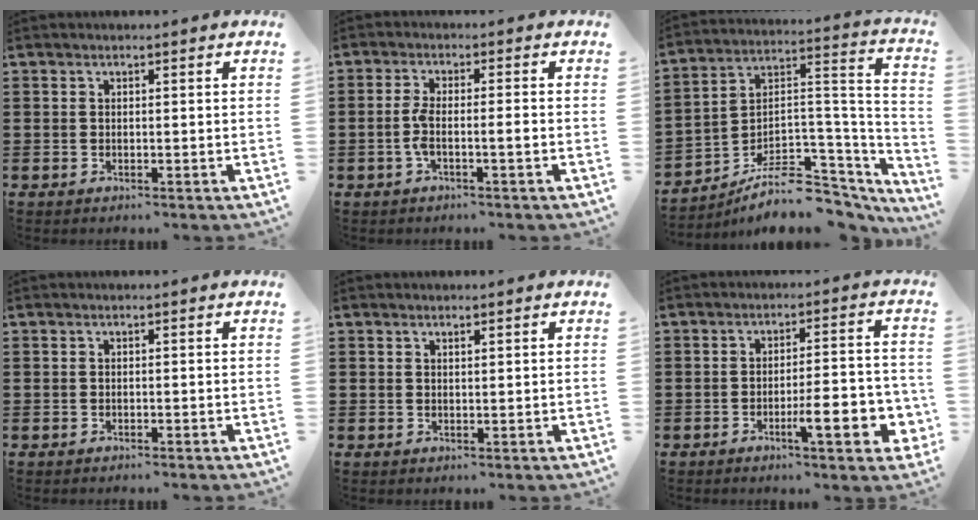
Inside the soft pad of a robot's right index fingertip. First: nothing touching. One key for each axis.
{"total": 4.1, "fx": -1.2, "fy": 0.5, "fz": 3.9, "tx": -0.092, "ty": -0.008, "tz": -0.030}
{"total": 8.1, "fx": -5.9, "fy": 4.0, "fz": 3.9, "tx": -0.066, "ty": 0.012, "tz": -0.105}
{"total": 0.0}
{"total": 0.7, "fx": 0.6, "fy": 0.2, "fz": 0.3, "tx": -0.007, "ty": 0.001, "tz": 0.012}
{"total": 8.6, "fx": -3.0, "fy": 2.1, "fz": 7.8, "tx": -0.105, "ty": -0.007, "tz": -0.048}